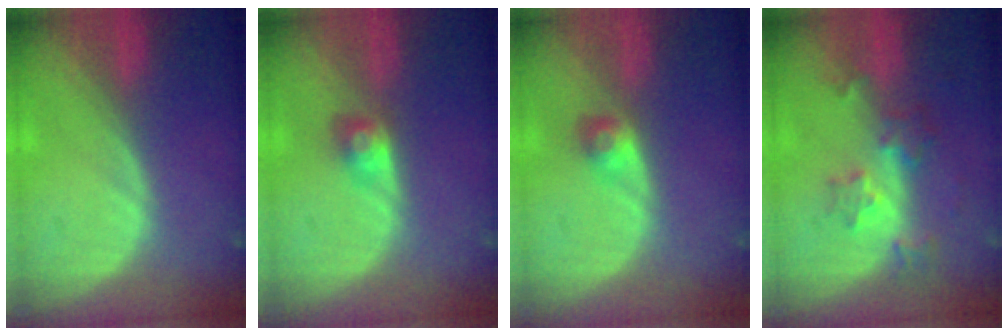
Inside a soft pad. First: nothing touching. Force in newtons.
{"total": 2.6, "press": 2.5, "slide": 0.7}
{"total": 2.4, "press": 2.3, "slide": 0.7}
{"total": 5.9, "press": 5.3, "slide": 2.7}